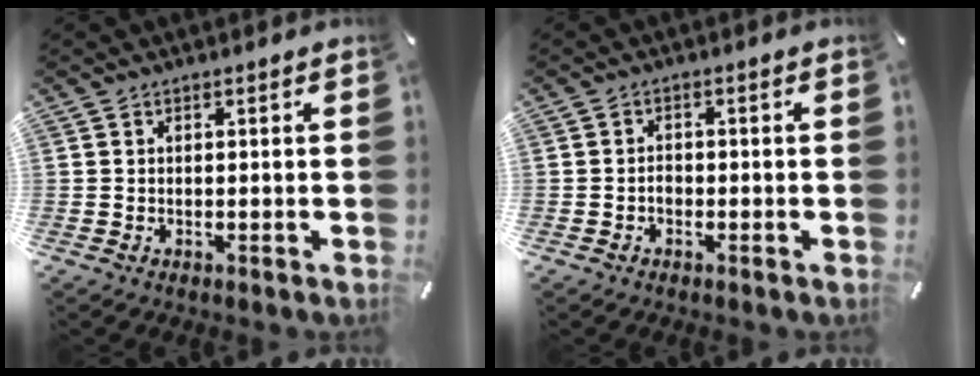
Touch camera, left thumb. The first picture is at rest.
{"total": 1.7, "force": [-0.7, 1.2, 1.0], "torque": [-0.023, 0.002, -0.013]}